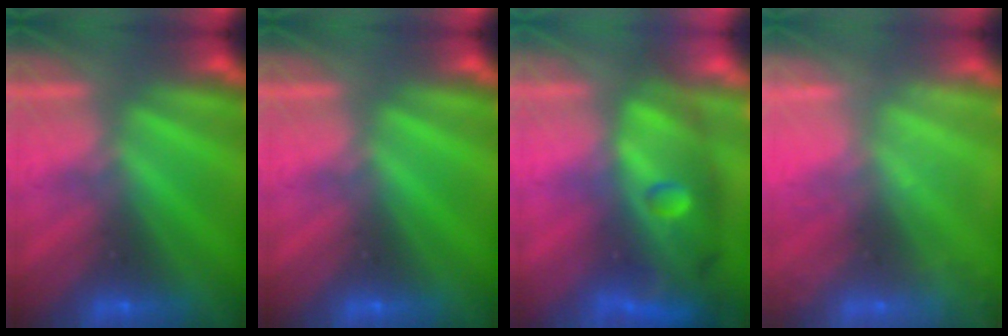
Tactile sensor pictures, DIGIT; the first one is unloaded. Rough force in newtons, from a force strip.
{"total": 0.0}
{"total": 10.8}
{"total": 2.3}